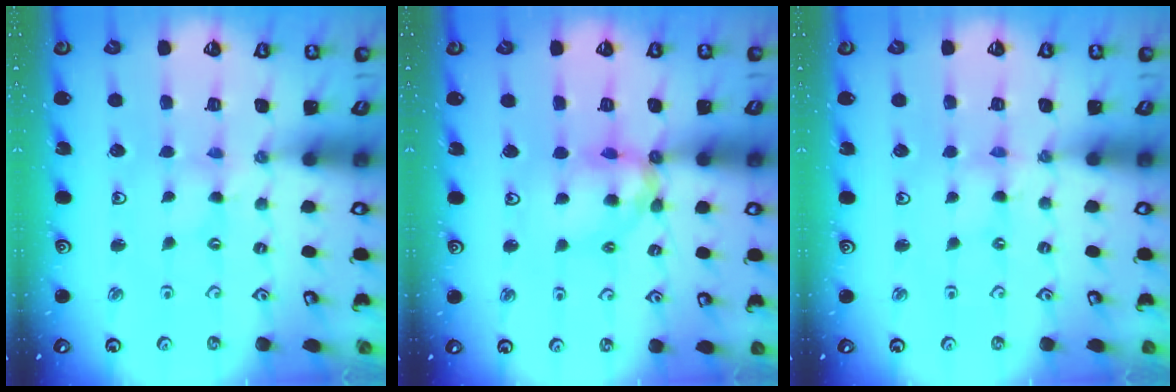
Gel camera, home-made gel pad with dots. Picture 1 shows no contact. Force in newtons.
{"total": 12.1, "press": 12.0, "slide": 1.3}
{"total": 0.0}